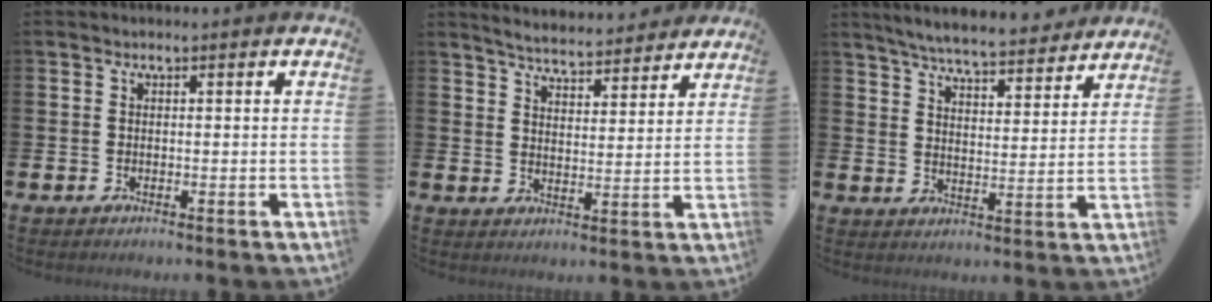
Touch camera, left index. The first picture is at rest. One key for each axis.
{"total": 5.3, "fx": 5.3, "fy": 0.4, "fz": 0.5, "tx": -0.022, "ty": -0.036, "tz": 0.091}
{"total": 6.3, "fx": 6.1, "fy": 0.4, "fz": 1.4, "tx": -0.047, "ty": -0.043, "tz": 0.106}